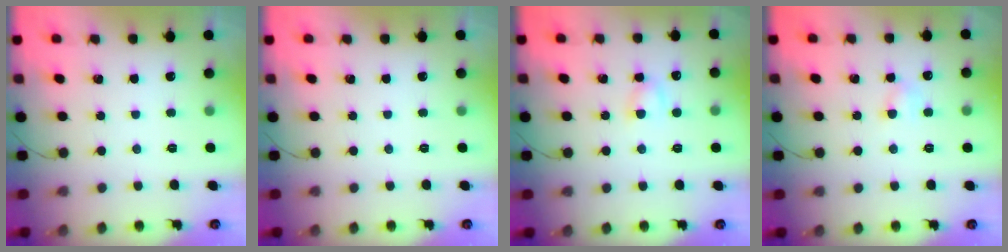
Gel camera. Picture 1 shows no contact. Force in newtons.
{"total": 0.0}
{"total": 3.6, "press": 3.4, "slide": 1.1}
{"total": 3.9, "press": 3.8, "slide": 0.8}